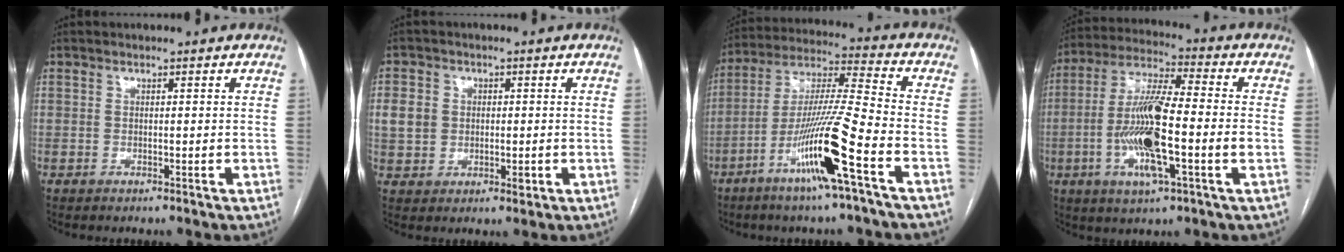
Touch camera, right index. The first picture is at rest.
{"total": 7.7, "force": [0.7, 6.7, 3.7], "torque": [-0.091, 0.008, 0.020]}
{"total": 15.0, "force": [-7.0, -0.8, 13.3], "torque": [-0.260, -0.010, -0.131]}
{"total": 14.7, "force": [-2.9, 1.7, 14.3], "torque": [-0.282, 0.001, -0.055]}